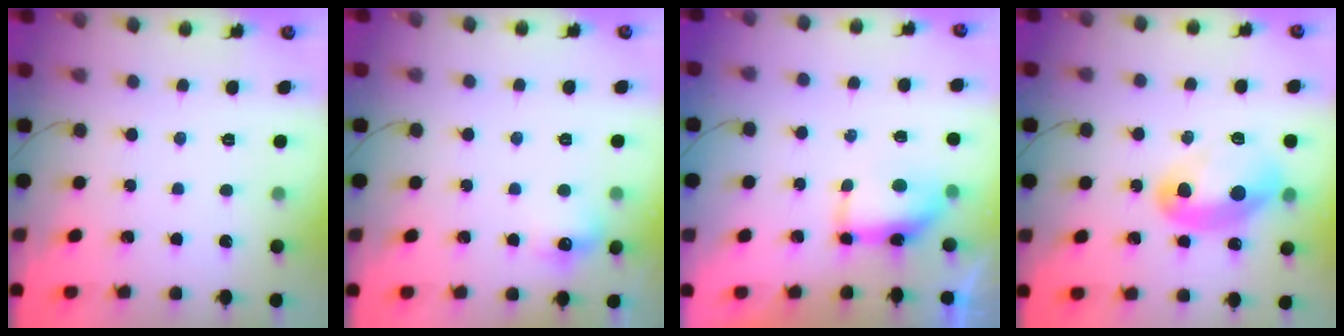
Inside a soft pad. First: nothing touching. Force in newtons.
{"total": 7.2, "press": 7.0, "slide": 1.6}
{"total": 14.3, "press": 9.6, "slide": 10.6}
{"total": 17.6, "press": 14.3, "slide": 10.2}